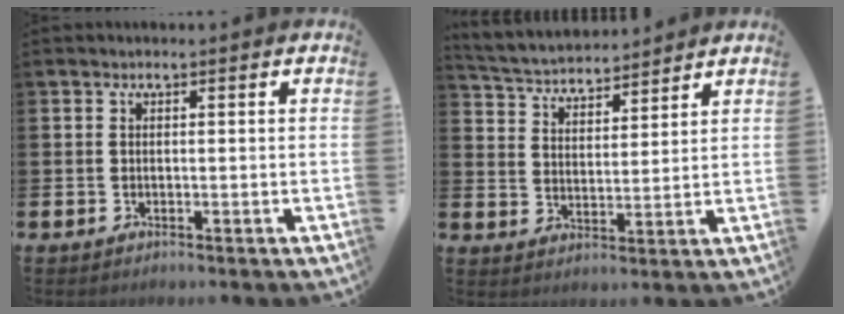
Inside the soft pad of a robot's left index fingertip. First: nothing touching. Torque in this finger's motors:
{"motor_torque": [0.19, -0.19, 0.14, 0.10]}